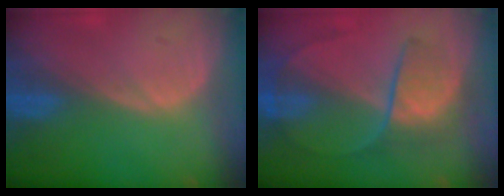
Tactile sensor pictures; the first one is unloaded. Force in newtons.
{"total": 7.1, "press": 6.7, "slide": 2.5}